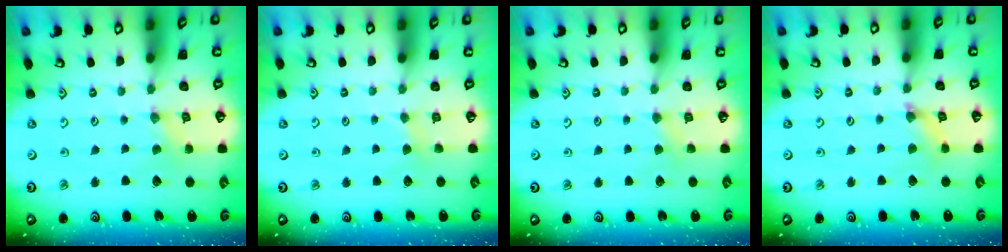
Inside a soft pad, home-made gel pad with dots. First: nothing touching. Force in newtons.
{"total": 2.5, "press": 2.4, "slide": 0.4}
{"total": 3.0, "press": 3.0, "slide": 0.4}
{"total": 2.9, "press": 2.9, "slide": 0.3}